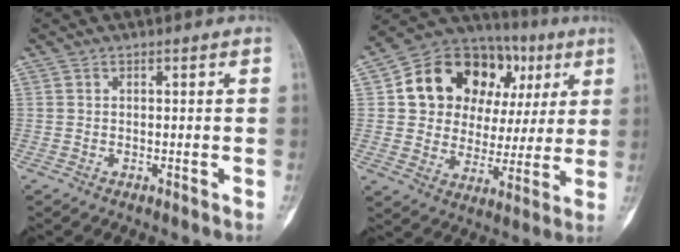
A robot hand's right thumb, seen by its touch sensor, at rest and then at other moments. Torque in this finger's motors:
{"motor_torque": [-1.31, 1.80, 1.15, 0.03, 0.10]}